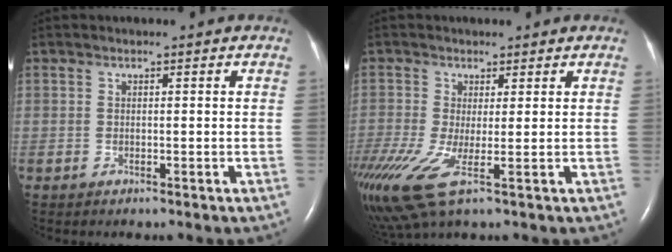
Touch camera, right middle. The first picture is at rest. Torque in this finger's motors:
{"motor_torque": [0.67, -0.44, 0.79, 0.21]}